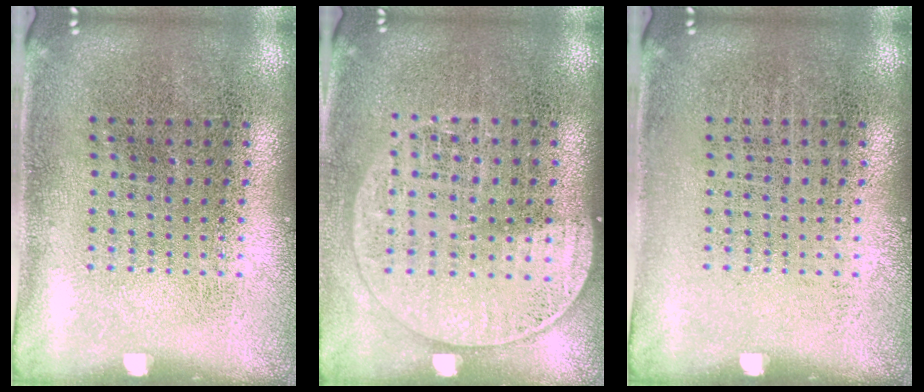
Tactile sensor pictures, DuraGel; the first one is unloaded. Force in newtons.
{"total": 1.5, "press": 1.3, "slide": 0.7}
{"total": 0.0}